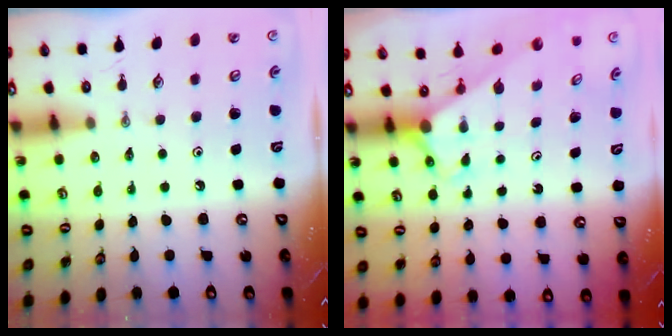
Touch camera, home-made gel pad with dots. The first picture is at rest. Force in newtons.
{"total": 2.9, "press": 2.9, "slide": 0.0}